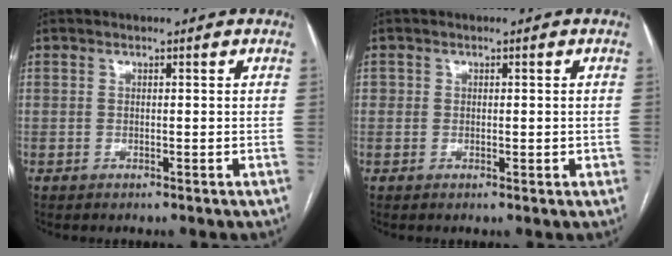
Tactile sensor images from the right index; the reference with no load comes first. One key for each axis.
{"total": 1.8, "fx": 0.0, "fy": 1.4, "fz": 1.1, "tx": -0.011, "ty": 0.005, "tz": 0.001}